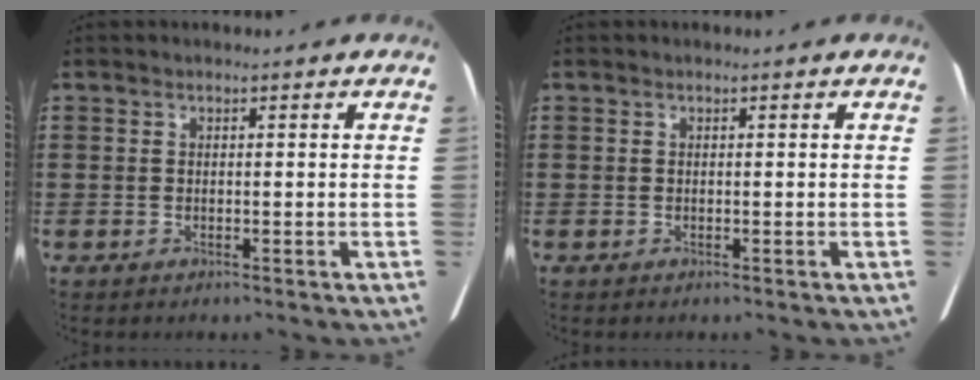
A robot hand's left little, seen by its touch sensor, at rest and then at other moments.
{"total": 0.0}